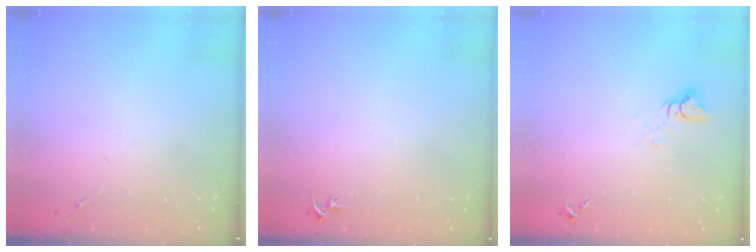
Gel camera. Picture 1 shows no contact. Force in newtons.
{"total": 3.1, "press": 3.1, "slide": 0.3}
{"total": 5.0, "press": 5.0, "slide": 0.4}